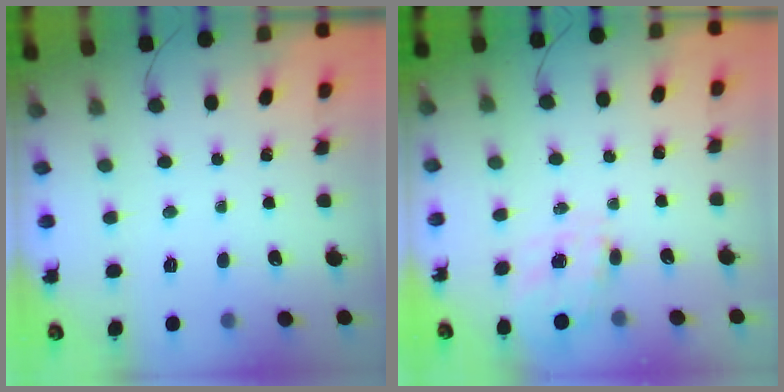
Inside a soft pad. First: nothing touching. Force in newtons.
{"total": 3.9, "press": 3.8, "slide": 0.9}